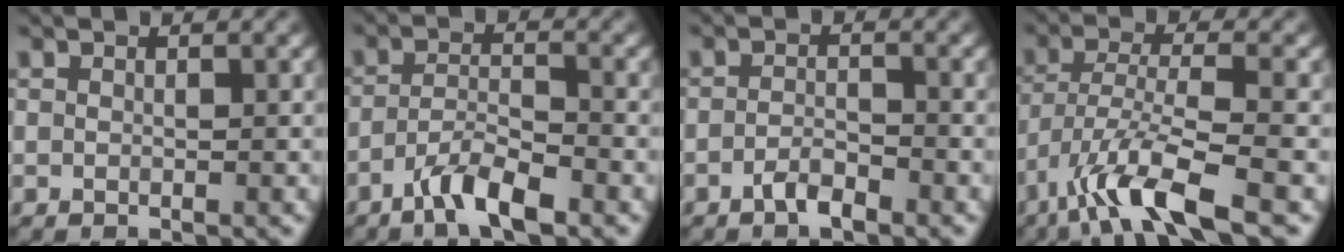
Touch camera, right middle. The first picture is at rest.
{"total": 4.2, "force": [-2.8, 1.0, 2.9], "torque": [-0.055, 0.006, -0.058]}
{"total": 2.0, "force": [-1.3, 0.7, 1.3], "torque": [-0.026, 0.003, -0.028]}
{"total": 7.4, "force": [-4.7, 1.5, 5.5], "torque": [-0.099, -0.001, -0.092]}